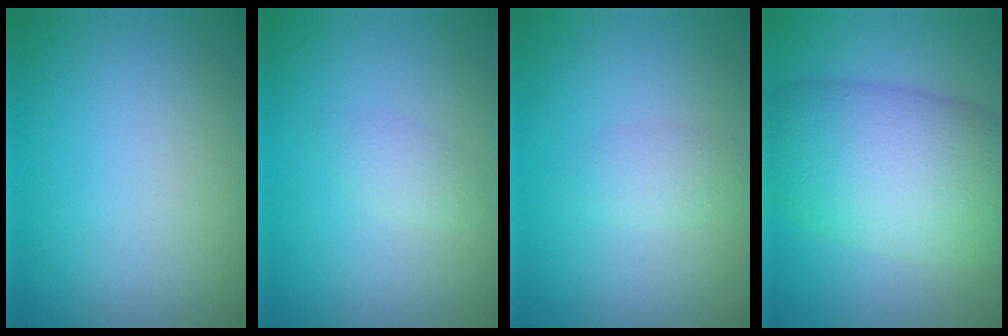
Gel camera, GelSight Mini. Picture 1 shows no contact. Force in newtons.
{"total": 1.2, "press": 1.2, "slide": 0.1}
{"total": 1.5, "press": 1.5, "slide": 0.0}
{"total": 10.4, "press": 10.4, "slide": 0.4}